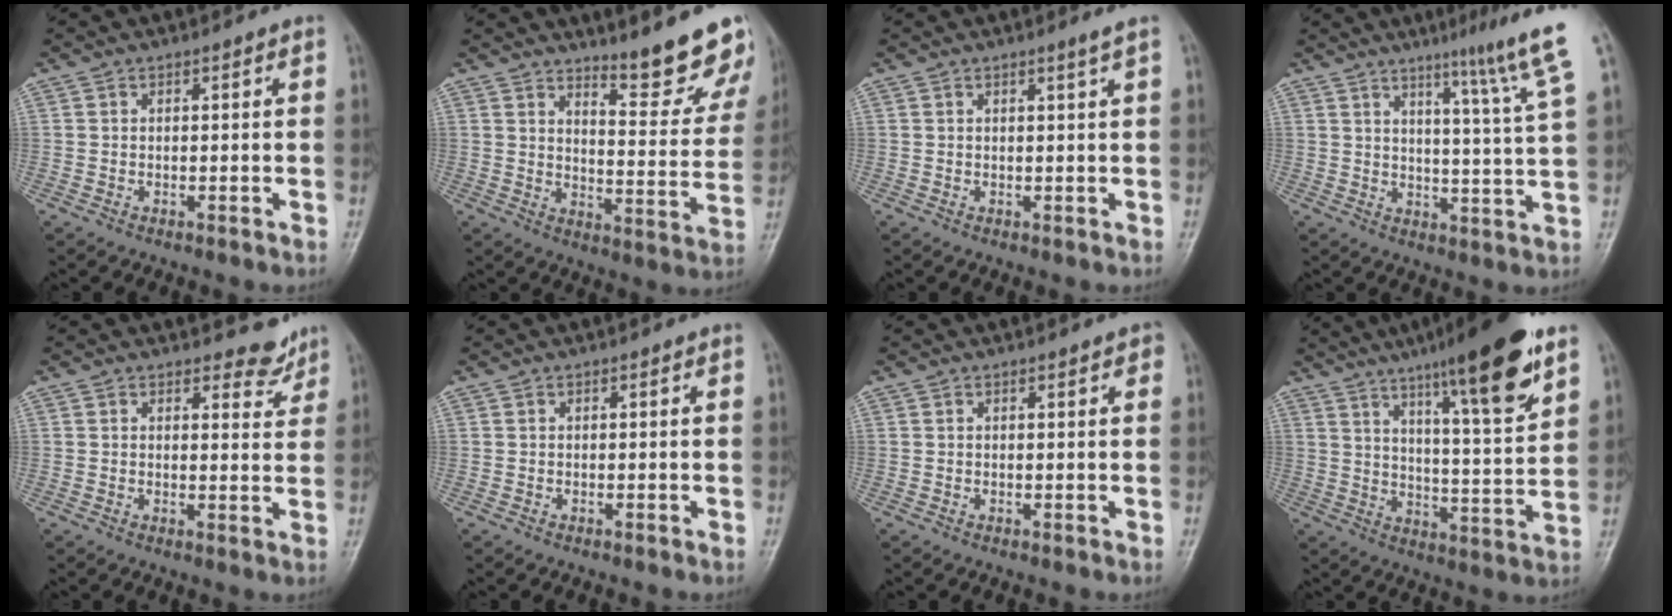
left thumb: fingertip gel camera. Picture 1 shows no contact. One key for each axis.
{"total": 12.1, "fx": 10.3, "fy": 2.2, "fz": 5.9, "tx": -0.042, "ty": -0.085, "tz": 0.142}
{"total": 1.2, "fx": 0.7, "fy": -0.4, "fz": 0.9, "tx": -0.024, "ty": -0.009, "tz": 0.016}
{"total": 12.3, "fx": 7.8, "fy": -1.6, "fz": 9.4, "tx": -0.128, "ty": -0.055, "tz": 0.099}
{"total": 3.9, "fx": 3.4, "fy": 1.7, "fz": 0.3, "tx": 0.018, "ty": -0.032, "tz": 0.038}
{"total": 0.0}
{"total": 1.2, "fx": 0.7, "fy": 0.5, "fz": 0.8, "tx": -0.005, "ty": 0.001, "tz": 0.007}
{"total": 18.6, "fx": 11.5, "fy": 2.6, "fz": 14.4, "tx": -0.197, "ty": -0.053, "tz": 0.179}